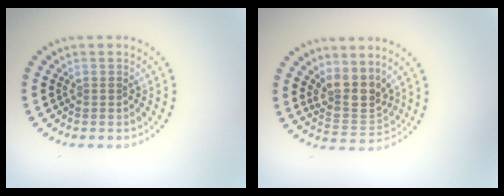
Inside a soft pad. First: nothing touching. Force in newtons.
{"total": 3.6, "press": 2.8, "slide": 2.2}